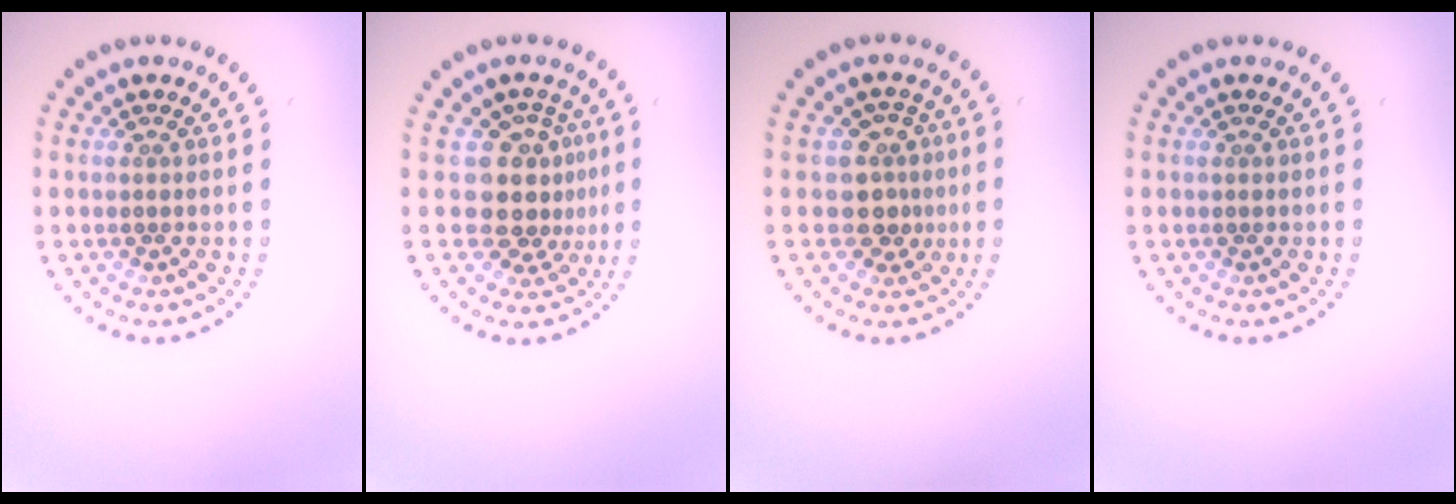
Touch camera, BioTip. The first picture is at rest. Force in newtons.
{"total": 3.8, "press": 3.0, "slide": 2.4}
{"total": 2.8, "press": 2.4, "slide": 1.3}
{"total": 0.0}